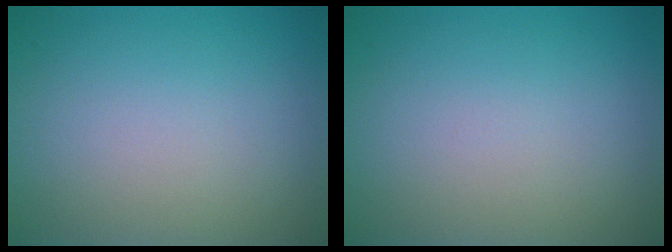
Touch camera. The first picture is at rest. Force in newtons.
{"total": 0.0}